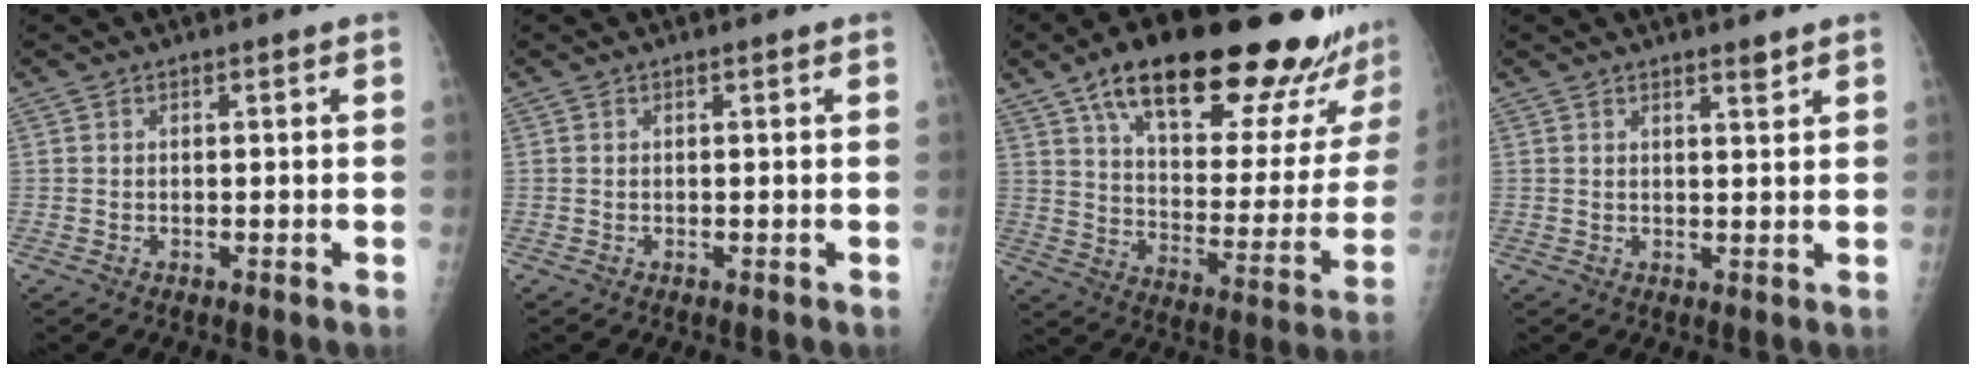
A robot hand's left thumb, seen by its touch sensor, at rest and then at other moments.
{"total": 0.0}
{"total": 29.2, "force": [21.4, 8.5, 18.0], "torque": [-0.230, -0.073, 0.310]}
{"total": 1.9, "force": [1.5, 0.2, 1.1], "torque": [-0.014, -0.012, 0.024]}